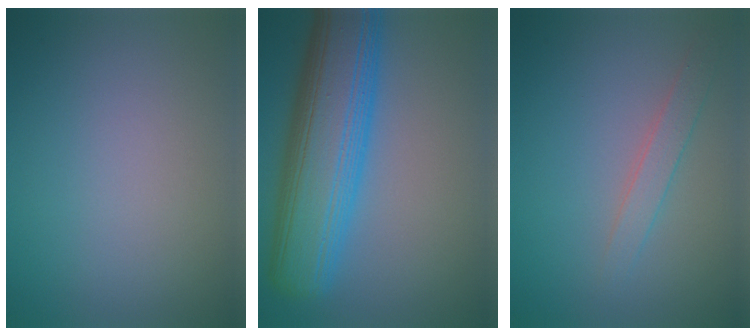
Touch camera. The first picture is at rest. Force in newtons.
{"total": 11.4, "press": 11.4, "slide": 0.4}
{"total": 1.8, "press": 1.8, "slide": 0.1}